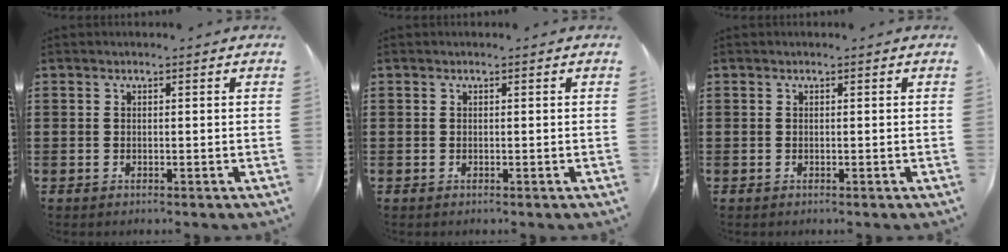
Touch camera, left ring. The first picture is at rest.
{"total": 0.0}
{"total": 0.0}